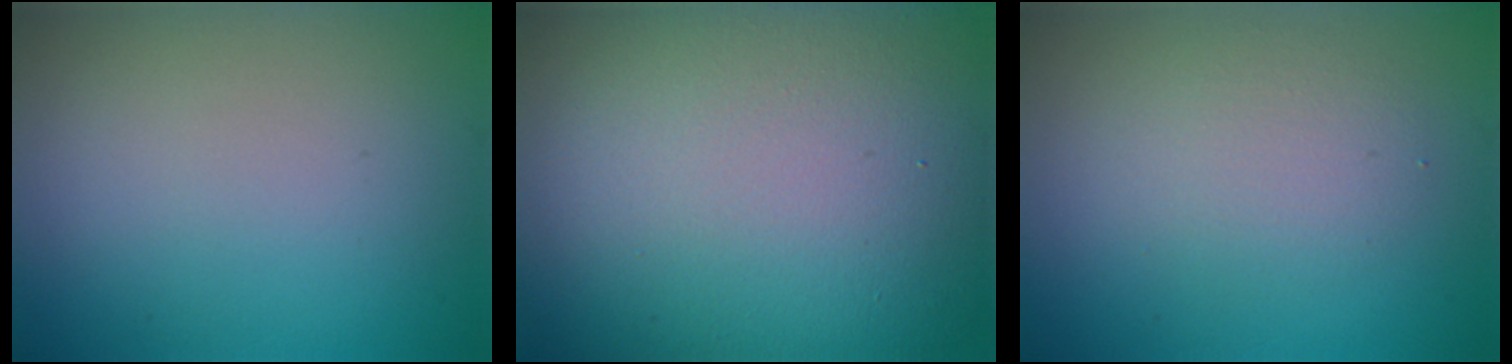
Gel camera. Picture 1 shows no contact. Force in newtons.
{"total": 21.1, "press": 21.1, "slide": 0.7}
{"total": 2.6, "press": 2.6, "slide": 0.0}